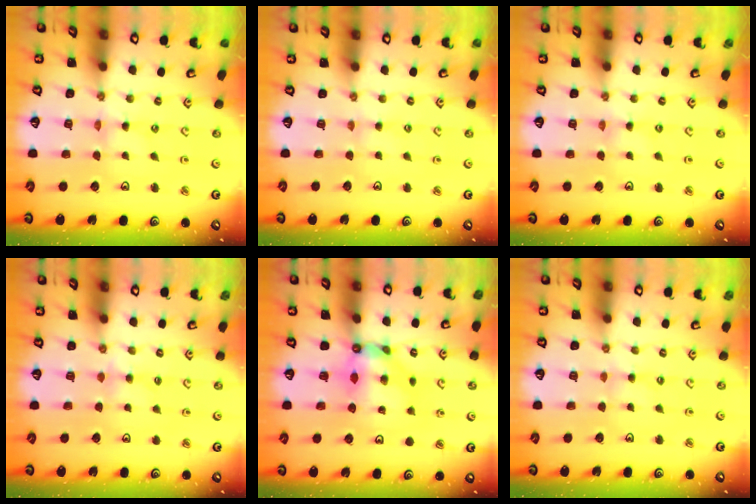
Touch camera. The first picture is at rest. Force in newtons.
{"total": 2.5, "press": 2.5, "slide": 0.3}
{"total": 0.0}
{"total": 3.9, "press": 3.9, "slide": 0.6}
{"total": 6.5, "press": 6.5, "slide": 0.2}
{"total": 2.1, "press": 2.0, "slide": 0.4}